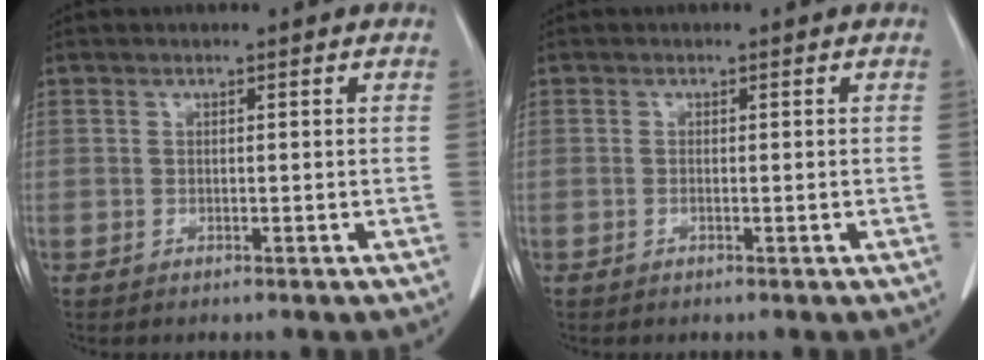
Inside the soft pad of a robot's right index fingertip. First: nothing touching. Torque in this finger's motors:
{"motor_torque": [-0.09, 0.04, -0.01, -0.01]}